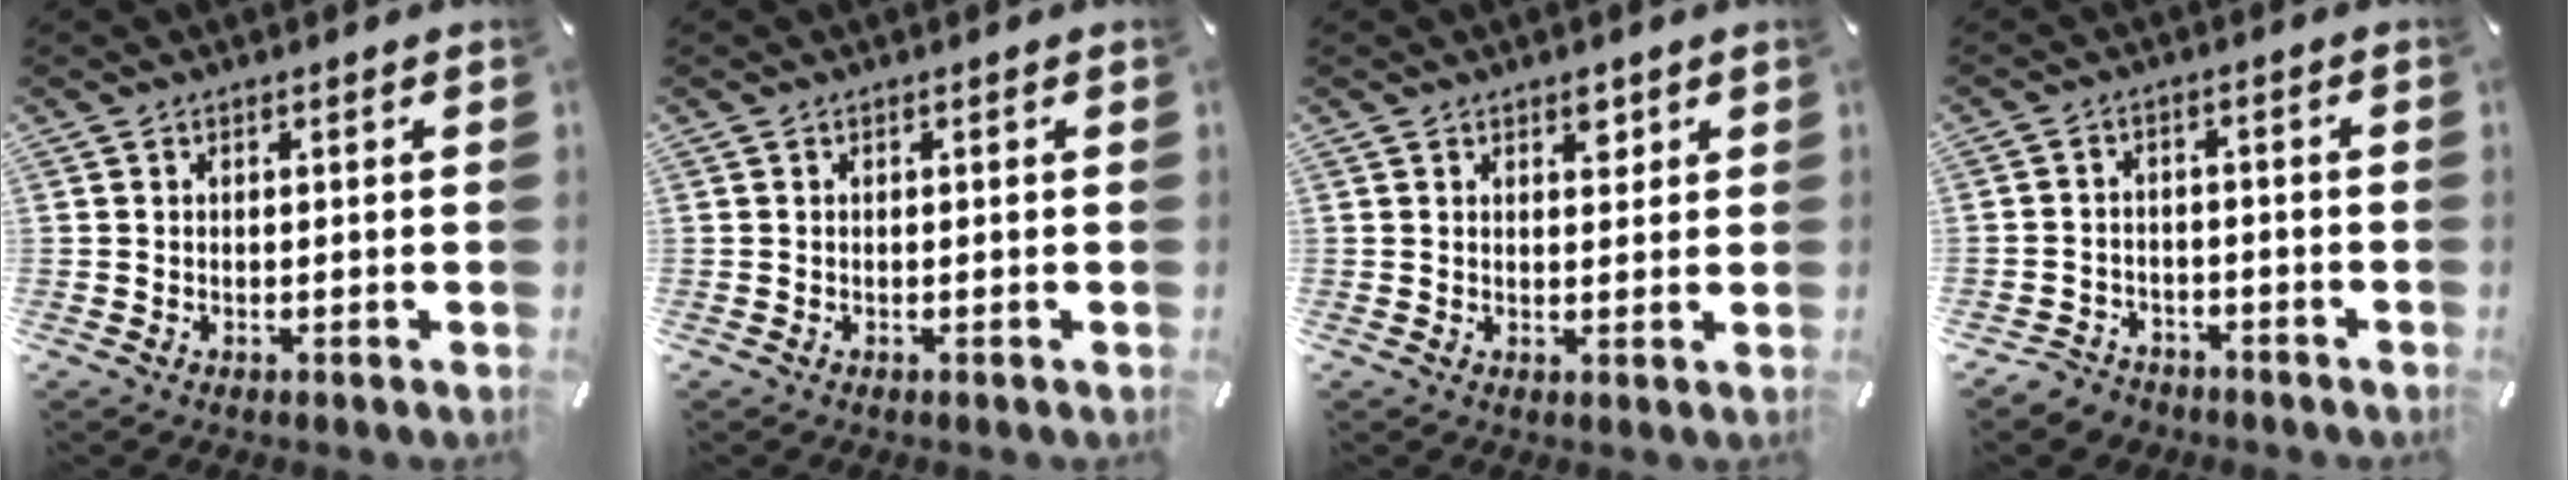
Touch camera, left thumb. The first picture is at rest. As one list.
[{"total": 0.0}, {"total": 2.8, "force": [1.7, 1.6, 1.4], "torque": [-0.006, -0.008, 0.026]}, {"total": 4.5, "force": [-3.4, 2.7, 1.0], "torque": [-0.027, 0.014, -0.069]}]